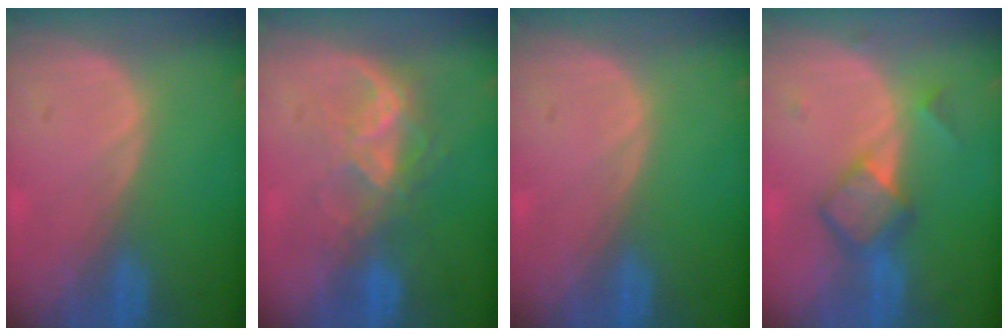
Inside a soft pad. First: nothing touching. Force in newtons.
{"total": 6.7, "press": 6.0, "slide": 3.0}
{"total": 0.0}
{"total": 6.0, "press": 5.2, "slide": 3.1}